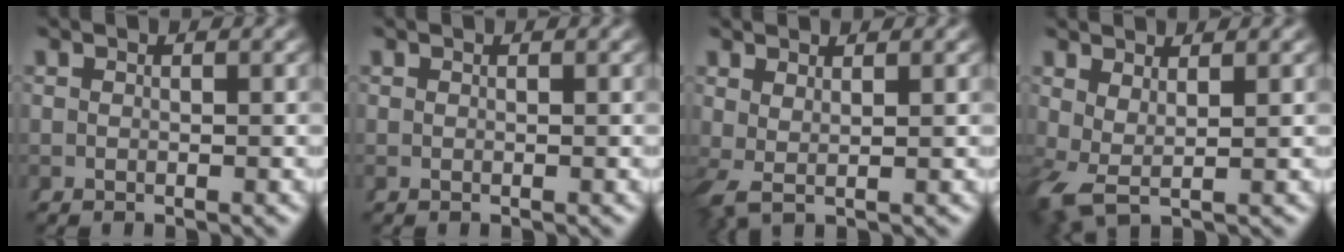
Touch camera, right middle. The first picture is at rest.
{"total": 0.0}
{"total": 1.3, "force": [0.6, 0.3, 1.1], "torque": [-0.027, -0.007, 0.021]}
{"total": 3.5, "force": [-0.9, 2.3, 2.4], "torque": [-0.072, -0.024, -0.004]}